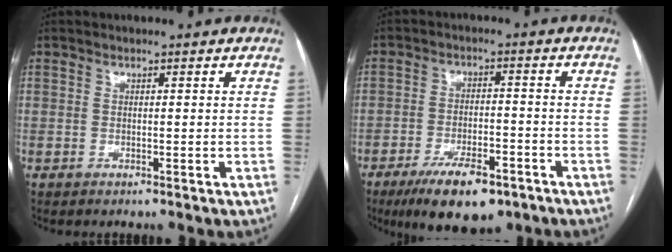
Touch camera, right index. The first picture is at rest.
{"total": 10.8, "force": [-7.2, 3.8, 7.2], "torque": [-0.120, -0.010, -0.114]}